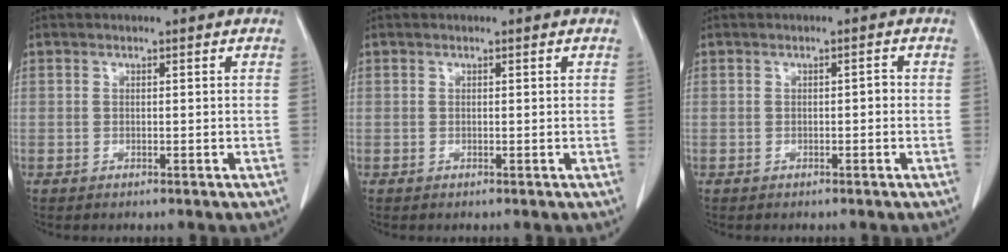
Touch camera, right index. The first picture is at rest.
{"total": 0.0}
{"total": 0.9, "force": [-0.2, 0.4, 0.8], "torque": [-0.011, 0.004, -0.002]}